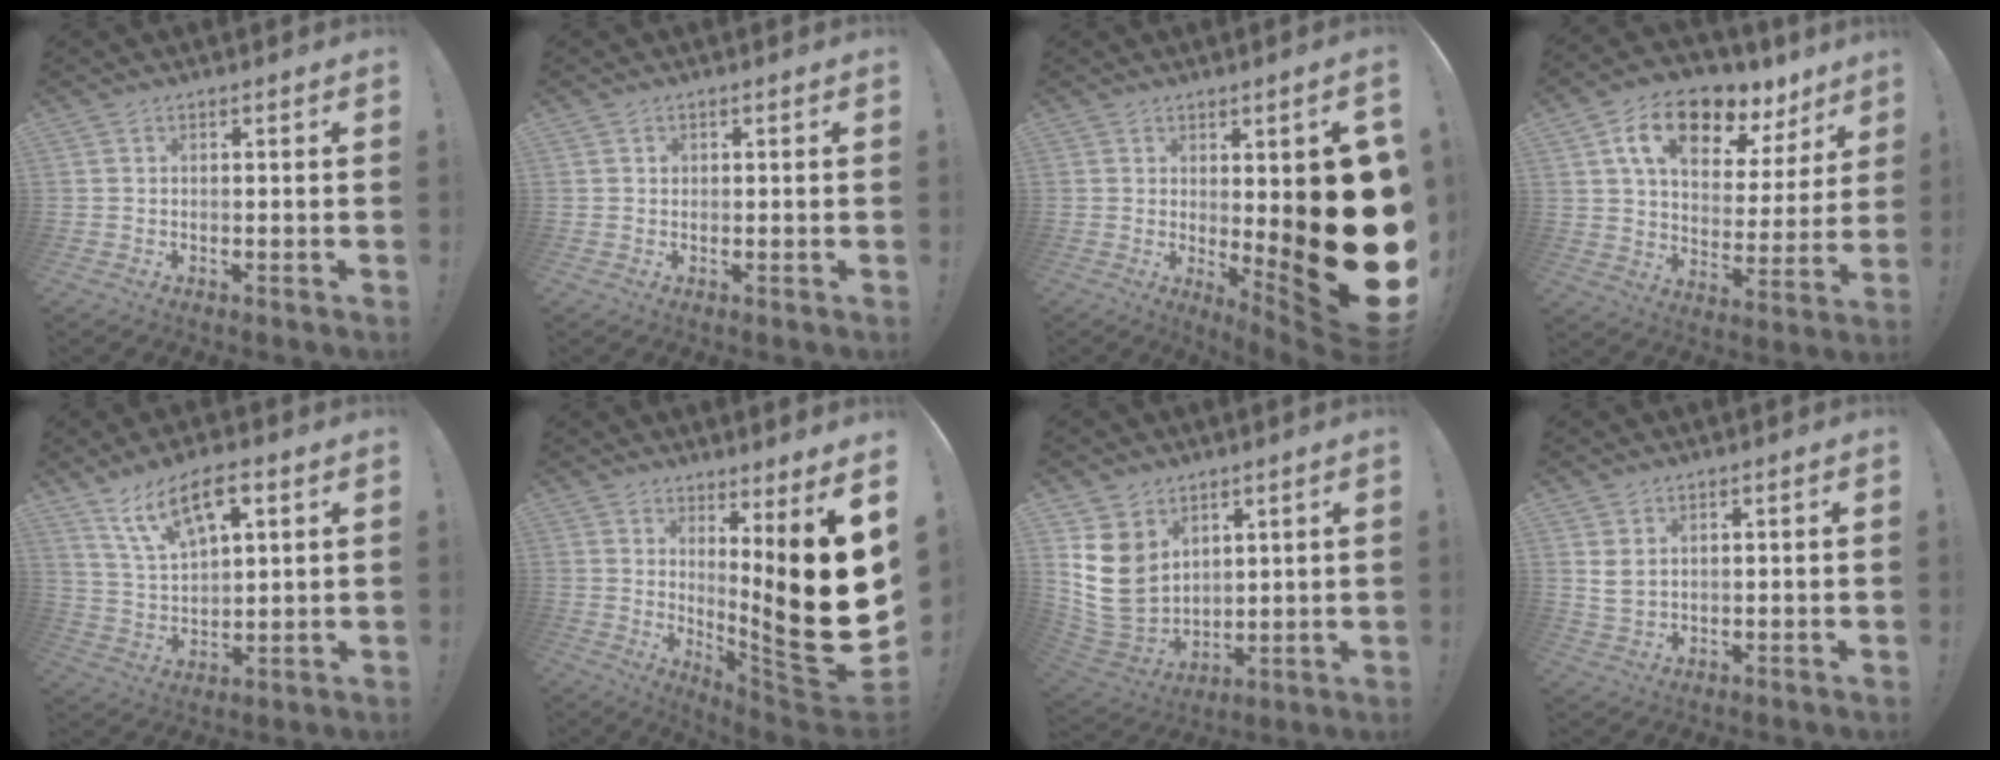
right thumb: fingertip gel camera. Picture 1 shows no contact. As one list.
[{"total": 0.8, "force": [0.2, 0.8, 0.1], "torque": [0.005, -0.002, 0.002]}, {"total": 17.8, "force": [-0.5, 3.0, 17.5], "torque": [-0.225, -0.036, 0.002]}, {"total": 16.1, "force": [9.2, 8.7, 9.9], "torque": [-0.157, -0.047, 0.161]}, {"total": 12.6, "force": [7.5, 5.5, 8.5], "torque": [-0.152, -0.022, 0.136]}, {"total": 19.8, "force": [2.4, 1.3, 19.6], "torque": [-0.273, -0.060, 0.043]}, {"total": 14.0, "force": [4.1, 11.3, 7.1], "torque": [-0.157, -0.030, 0.087]}, {"total": 4.2, "force": [2.2, 2.7, 2.3], "torque": [-0.039, -0.005, 0.043]}]